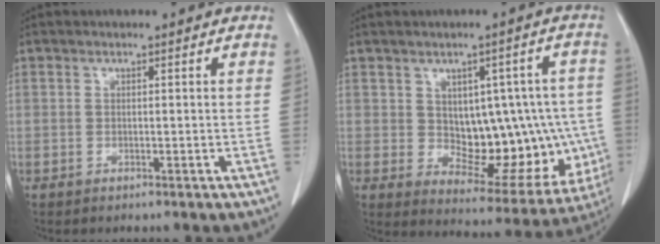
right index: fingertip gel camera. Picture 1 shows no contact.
{"total": 15.0, "force": [-0.1, 7.9, 12.7], "torque": [-0.146, 0.018, 0.025]}